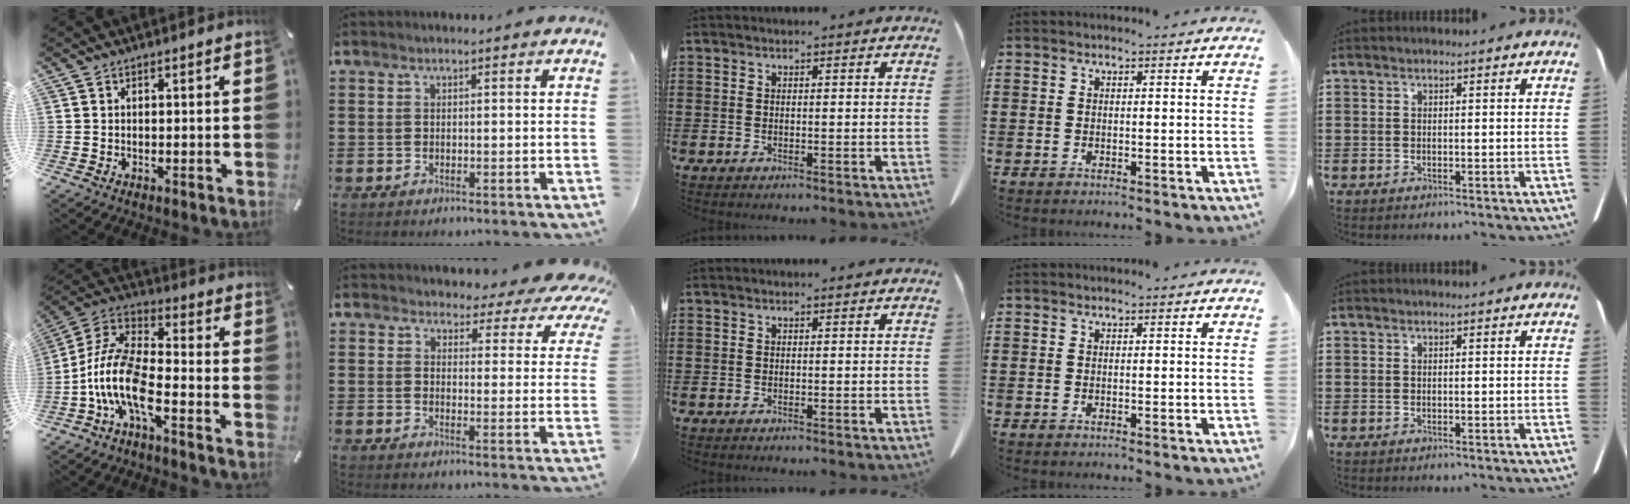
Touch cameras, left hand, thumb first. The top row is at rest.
{"thumb": {"total": 13.8, "force": [-6.5, 5.9, 10.7], "torque": [-0.234, -0.002, -0.122]}, "index": {"total": 3.3, "force": [3.1, 1.0, 0.7], "torque": [-0.026, -0.021, 0.050]}}